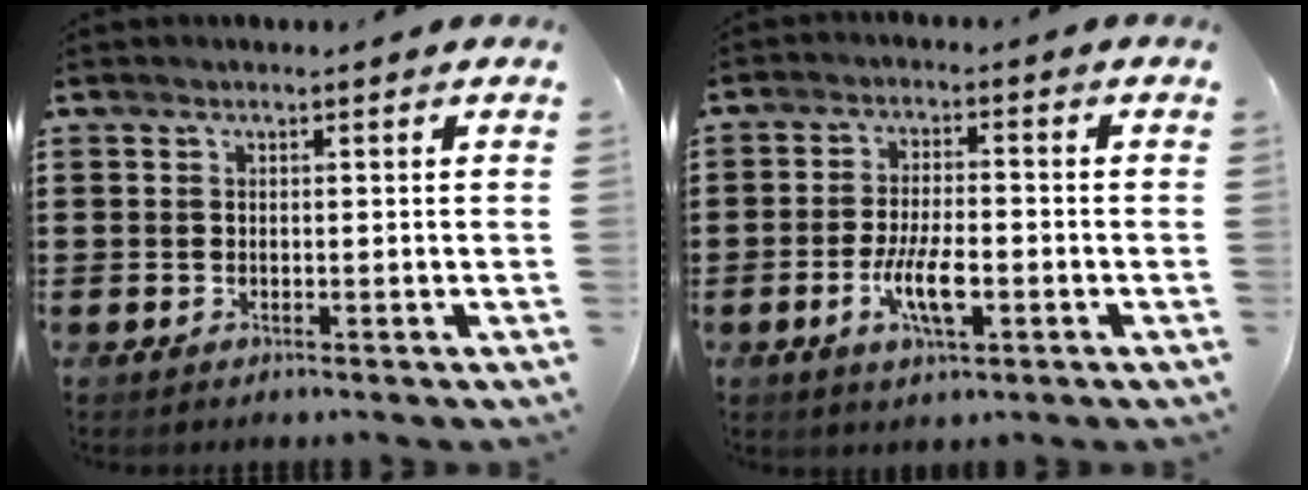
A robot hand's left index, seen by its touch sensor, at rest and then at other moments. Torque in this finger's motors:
{"motor_torque": [0.43, 0.18, 0.26, 0.11]}